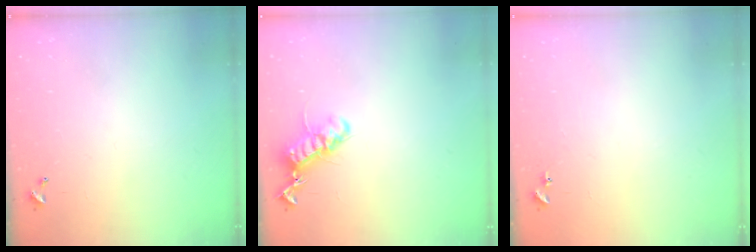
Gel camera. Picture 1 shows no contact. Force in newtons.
{"total": 13.3, "press": 13.3, "slide": 0.9}
{"total": 4.3, "press": 4.2, "slide": 0.6}